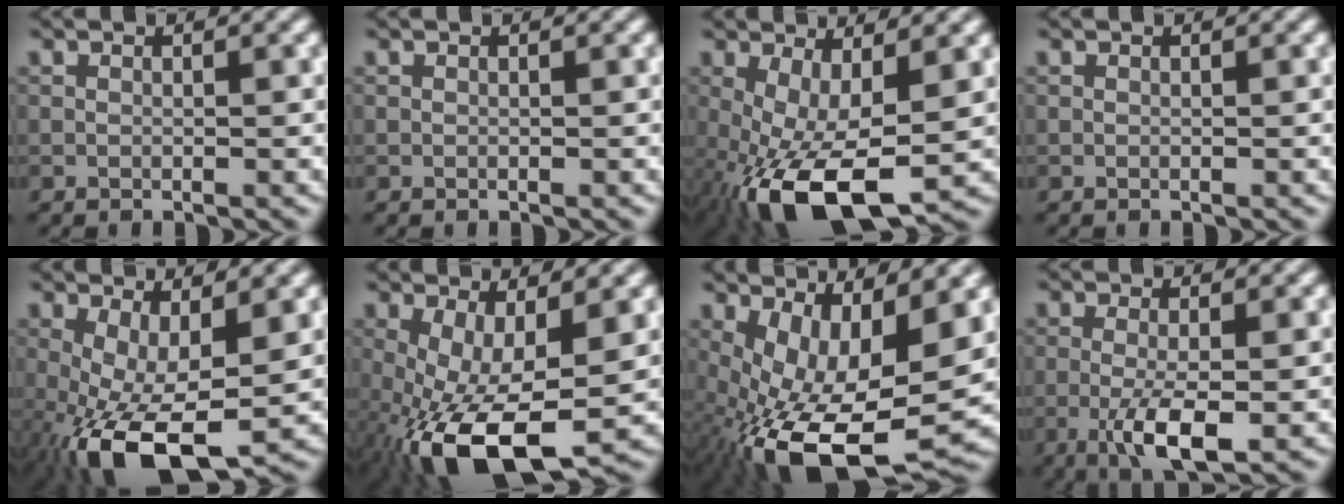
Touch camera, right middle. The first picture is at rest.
{"total": 0.0}
{"total": 10.6, "force": [-3.6, 4.4, 8.9], "torque": [-0.194, -0.025, -0.053]}
{"total": 0.0}
{"total": 10.6, "force": [-3.5, 4.5, 9.0], "torque": [-0.187, -0.024, -0.048]}
{"total": 11.8, "force": [-4.0, 4.9, 9.9], "torque": [-0.206, -0.033, -0.057]}
{"total": 14.1, "force": [-3.2, 6.3, 12.2], "torque": [-0.221, -0.025, -0.048]}
{"total": 4.6, "force": [-1.2, 1.2, 4.3], "torque": [-0.085, -0.009, -0.023]}